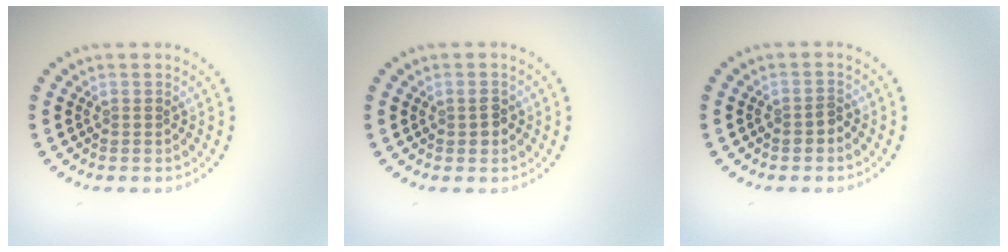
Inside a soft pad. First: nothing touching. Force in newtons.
{"total": 1.5, "press": 1.5, "slide": 0.1}
{"total": 1.1, "press": 1.1, "slide": 0.4}